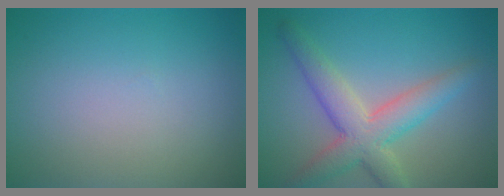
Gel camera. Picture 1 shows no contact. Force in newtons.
{"total": 5.4, "press": 5.4, "slide": 0.4}